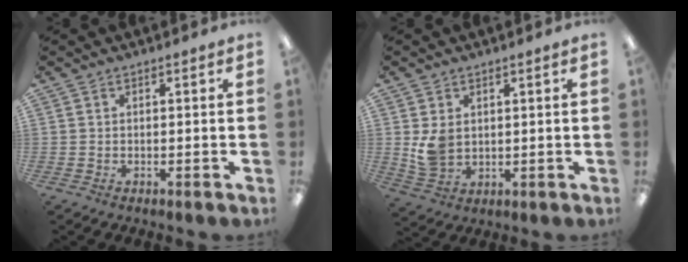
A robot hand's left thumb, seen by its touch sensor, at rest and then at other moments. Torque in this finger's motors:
{"motor_torque": [0.57, 1.58, 0.70, -0.78, 0.07]}